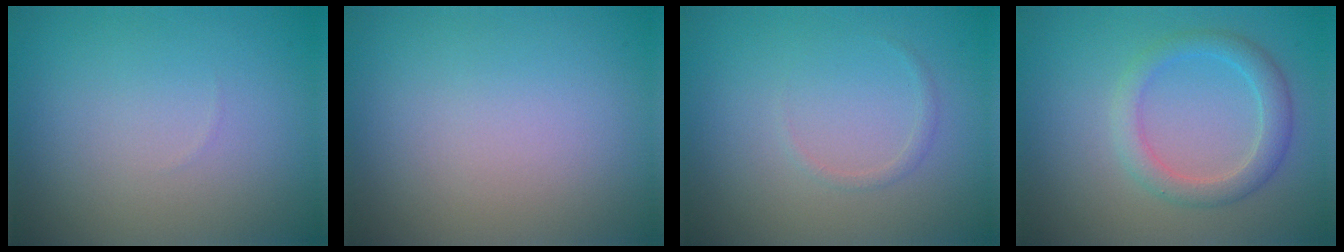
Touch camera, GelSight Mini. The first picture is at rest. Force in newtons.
{"total": 0.0}
{"total": 0.7, "press": 0.7, "slide": 0.1}
{"total": 2.9, "press": 2.9, "slide": 0.2}